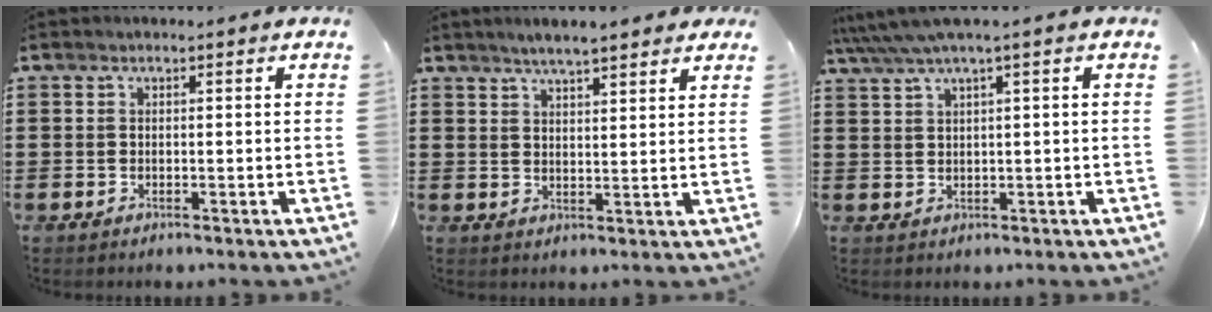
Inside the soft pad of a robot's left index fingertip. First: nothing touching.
{"total": 4.0, "force": [3.5, 0.5, 1.9], "torque": [-0.045, -0.003, 0.062]}
{"total": 2.8, "force": [1.4, -0.2, 2.5], "torque": [-0.059, -0.004, 0.019]}